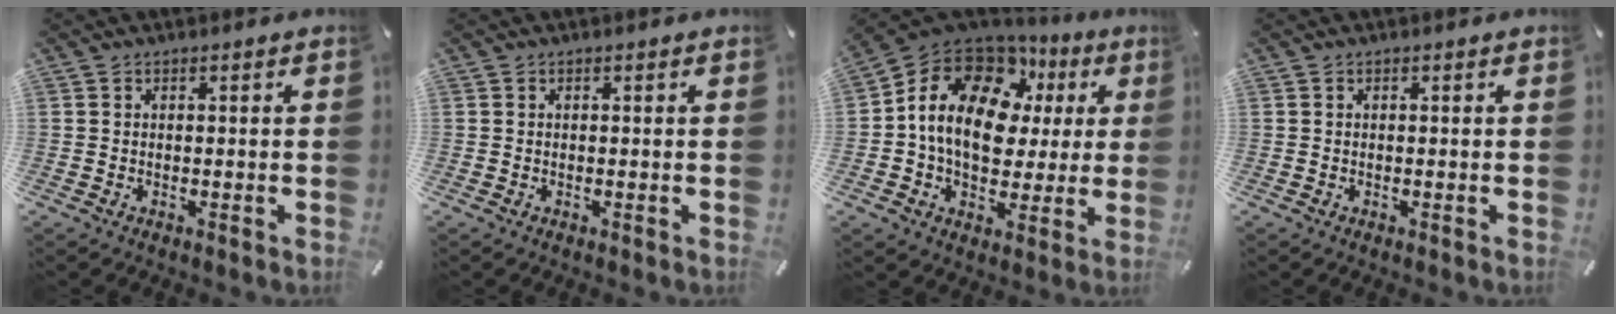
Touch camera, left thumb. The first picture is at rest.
{"total": 0.0}
{"total": 16.8, "force": [4.9, 12.0, 10.7], "torque": [-0.200, -0.019, 0.087]}
{"total": 0.0}